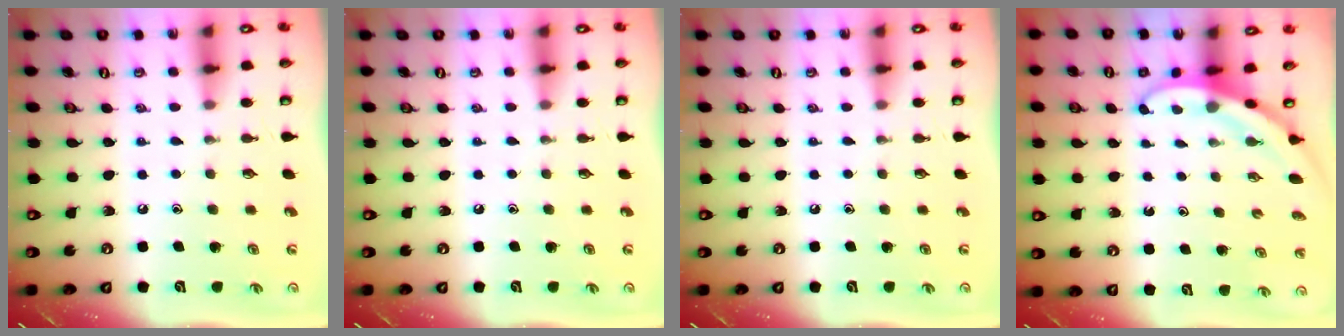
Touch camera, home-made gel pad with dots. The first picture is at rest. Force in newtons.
{"total": 0.0}
{"total": 0.0}
{"total": 3.2, "press": 3.2, "slide": 0.1}